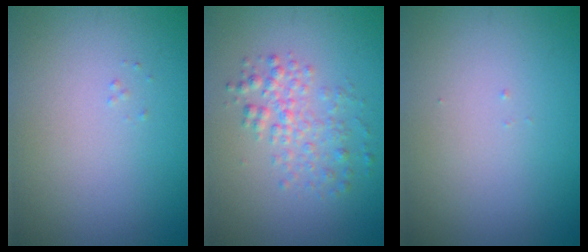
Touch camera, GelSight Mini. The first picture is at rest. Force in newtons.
{"total": 2.7, "press": 2.7, "slide": 0.0}
{"total": 0.0}